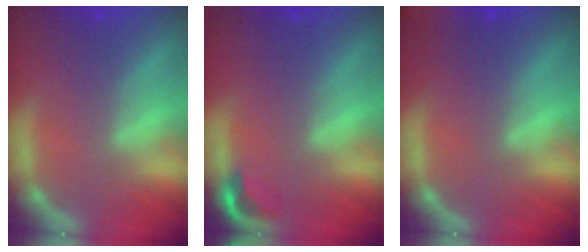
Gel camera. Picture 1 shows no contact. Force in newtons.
{"total": 1.9}
{"total": 2.4}